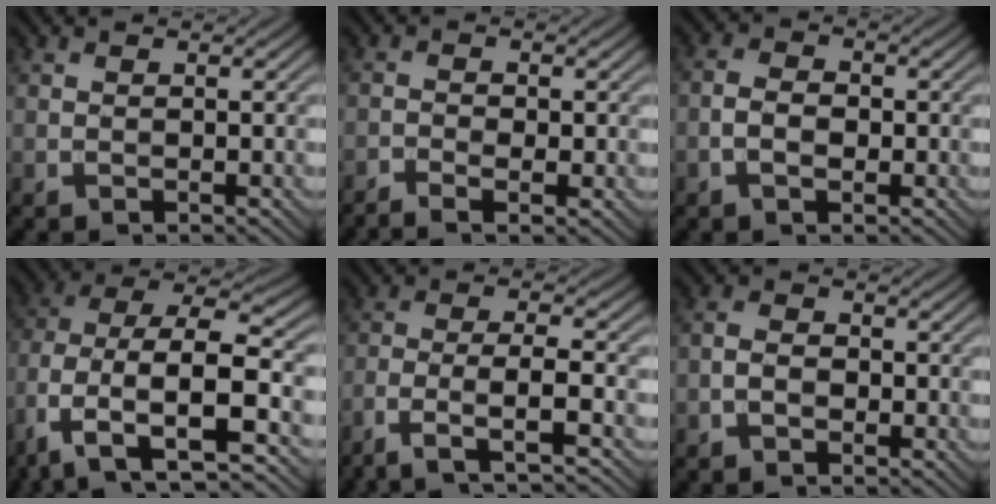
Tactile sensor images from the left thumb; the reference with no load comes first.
{"total": 2.4, "force": [-1.5, 0.8, 1.7], "torque": [-0.037, -0.002, -0.031]}
{"total": 3.0, "force": [-1.0, 1.8, 2.2], "torque": [-0.041, 0.004, -0.021]}
{"total": 13.9, "force": [-2.1, 8.1, 11.2], "torque": [-0.257, -0.013, -0.033]}
{"total": 6.3, "force": [-3.9, 1.2, 4.7], "torque": [-0.086, 0.005, -0.084]}
{"total": 2.4, "force": [-1.1, 1.5, 1.5], "torque": [-0.028, 0.005, -0.024]}